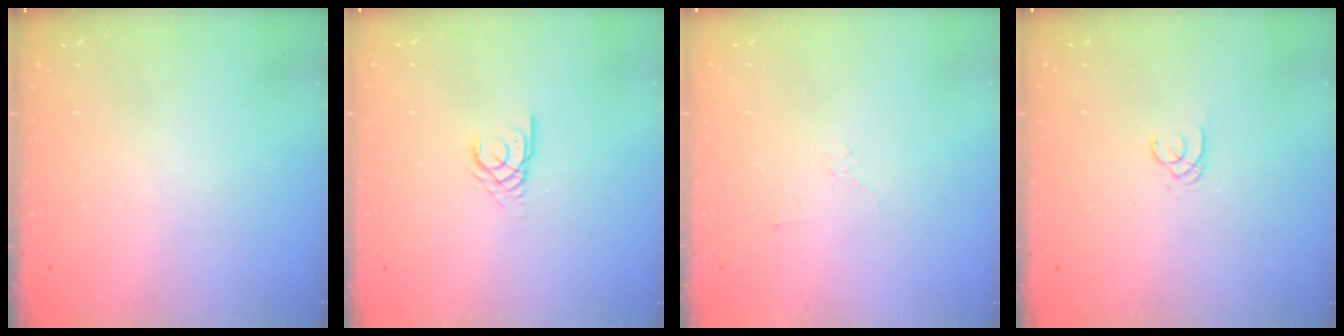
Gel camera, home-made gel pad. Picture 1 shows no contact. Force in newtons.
{"total": 2.8, "press": 2.8, "slide": 0.1}
{"total": 3.1, "press": 3.0, "slide": 0.8}
{"total": 1.7, "press": 1.7, "slide": 0.2}